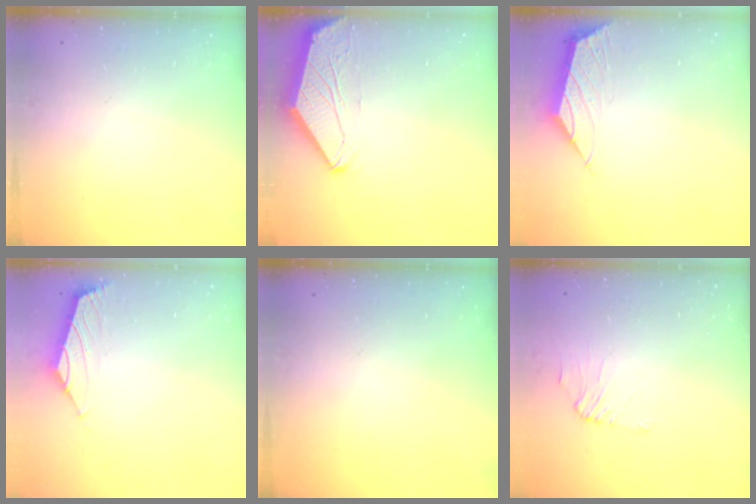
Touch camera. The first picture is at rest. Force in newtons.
{"total": 0.0}
{"total": 1.6, "press": 1.5, "slide": 0.5}
{"total": 1.7, "press": 1.6, "slide": 0.7}
{"total": 0.0}
{"total": 0.5, "press": 0.3, "slide": 0.4}